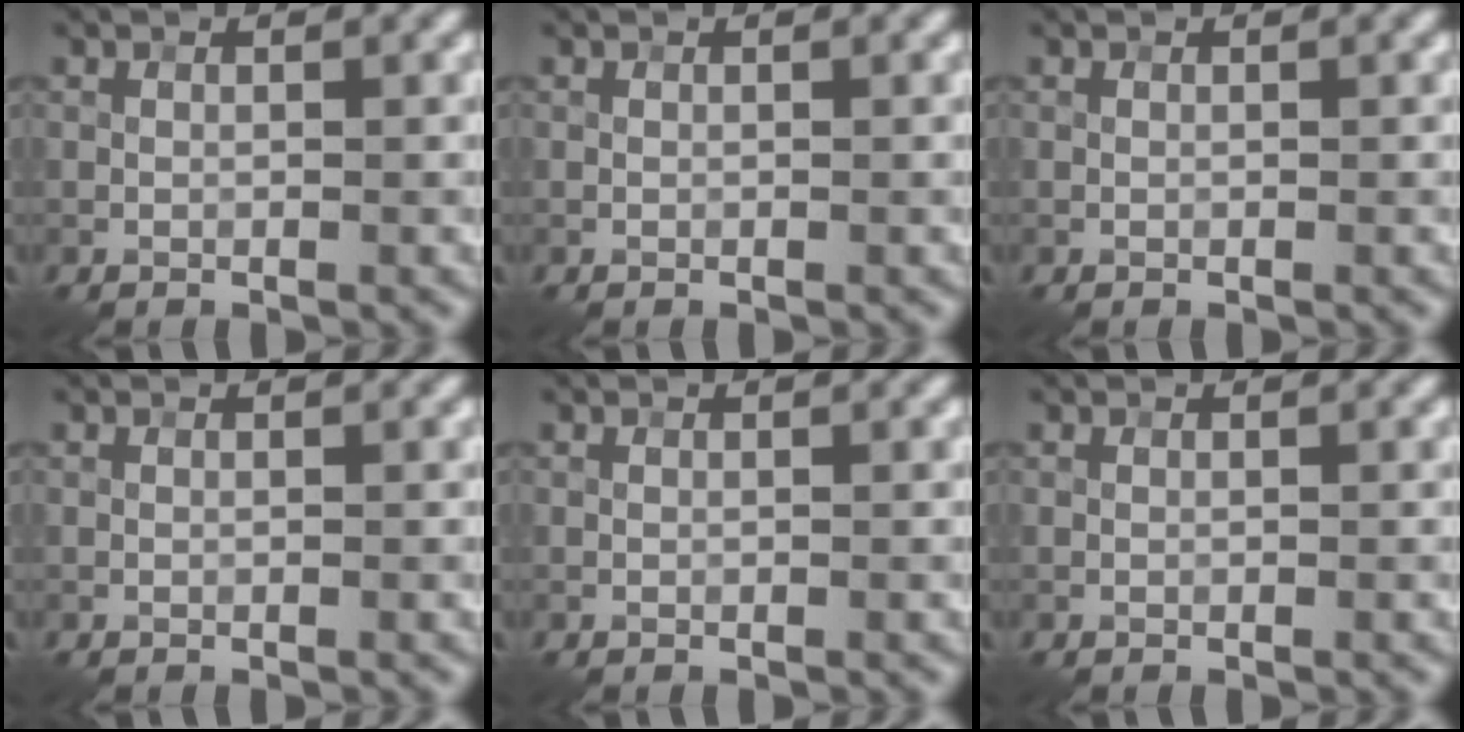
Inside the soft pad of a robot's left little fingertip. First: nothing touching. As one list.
[{"total": 0.0}, {"total": 0.0}, {"total": 0.0}, {"total": 0.0}, {"total": 0.0}]